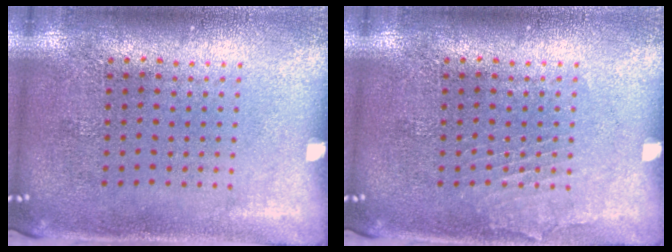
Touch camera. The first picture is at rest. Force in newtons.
{"total": 1.0, "press": 1.0, "slide": 0.1}